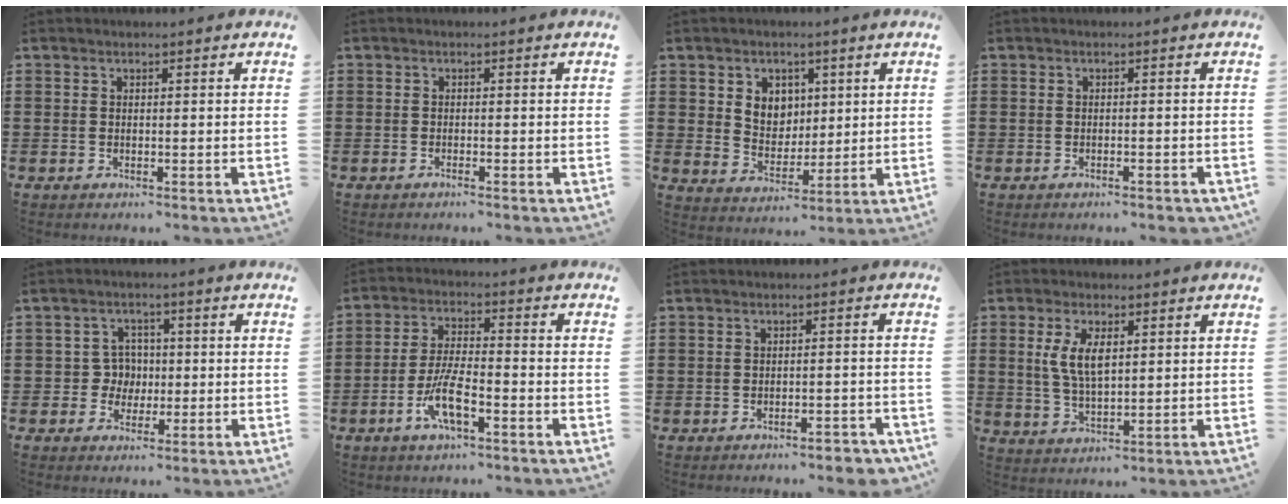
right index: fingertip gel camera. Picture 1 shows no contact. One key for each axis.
{"total": 0.8, "fx": -0.7, "fy": -0.2, "fz": 0.2, "tx": -0.005, "ty": -0.003, "tz": -0.013}
{"total": 4.9, "fx": 2.2, "fy": 4.2, "fz": 1.2, "tx": -0.037, "ty": 0.007, "tz": 0.039}
{"total": 1.2, "fx": -1.0, "fy": 0.0, "fz": 0.5, "tx": -0.013, "ty": -0.004, "tz": -0.019}
{"total": 3.9, "fx": -0.4, "fy": 3.6, "fz": 1.4, "tx": -0.042, "ty": 0.010, "tz": -0.010}
{"total": 7.0, "fx": -3.4, "fy": 1.9, "fz": 5.9, "tx": -0.135, "ty": -0.009, "tz": -0.068}
{"total": 2.7, "fx": -2.5, "fy": 0.1, "fz": 1.0, "tx": -0.020, "ty": 0.000, "tz": -0.050}
{"total": 5.6, "fx": 1.5, "fy": 2.3, "fz": 4.9, "tx": -0.103, "ty": 0.007, "tz": 0.025}